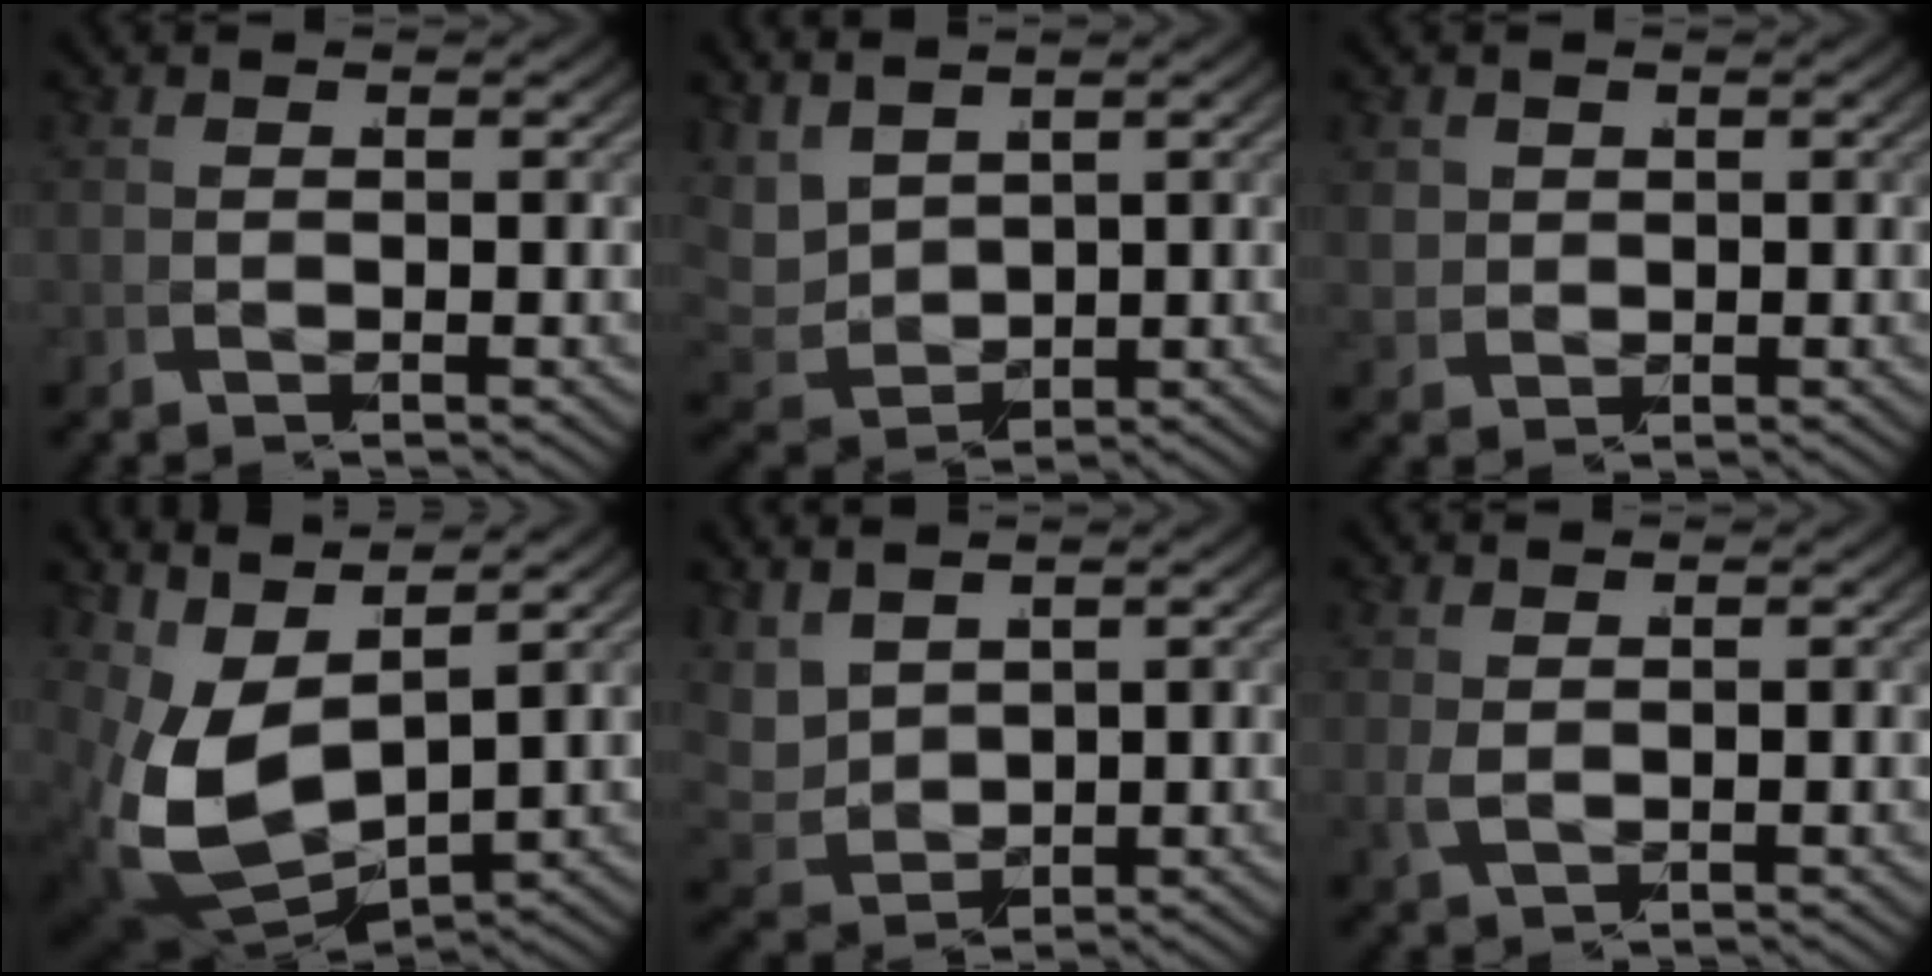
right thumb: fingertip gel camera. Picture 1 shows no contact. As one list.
[{"total": 5.5, "force": [1.8, 3.9, 3.4], "torque": [-0.096, -0.023, 0.056]}, {"total": 2.6, "force": [0.9, 2.2, 1.0], "torque": [-0.033, -0.016, 0.034]}, {"total": 9.7, "force": [0.6, 6.2, 7.5], "torque": [-0.195, -0.059, 0.049]}, {"total": 4.9, "force": [1.8, 3.5, 2.9], "torque": [-0.084, -0.021, 0.056]}, {"total": 1.0, "force": [0.7, 0.2, 0.7], "torque": [-0.025, -0.004, 0.026]}]